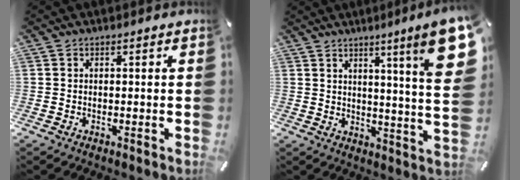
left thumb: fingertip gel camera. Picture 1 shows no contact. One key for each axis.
{"total": 14.9, "fx": 7.7, "fy": 0.5, "fz": 12.8, "tx": -0.199, "ty": -0.049, "tz": 0.112}